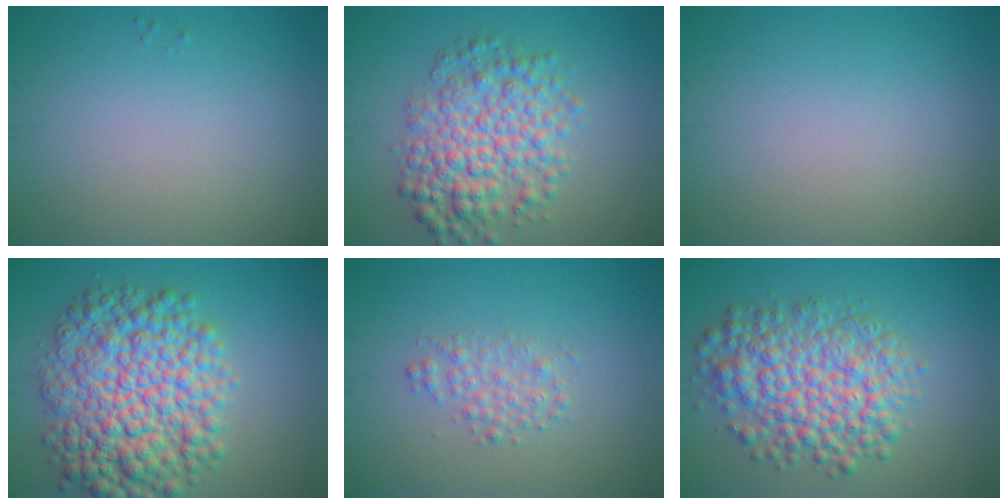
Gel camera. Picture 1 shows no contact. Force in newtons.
{"total": 6.5, "press": 6.5, "slide": 0.1}
{"total": 0.0}
{"total": 10.5, "press": 10.5, "slide": 0.1}
{"total": 2.0, "press": 2.0, "slide": 0.0}
{"total": 7.8, "press": 7.8, "slide": 0.2}